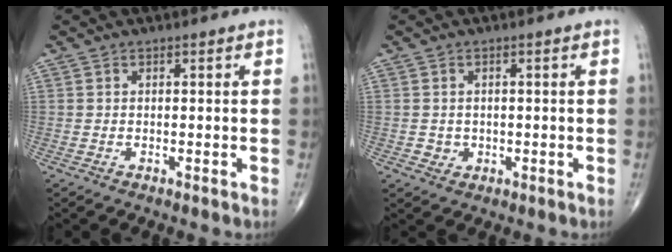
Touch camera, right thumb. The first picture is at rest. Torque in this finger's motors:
{"motor_torque": [-0.07, 0.33, 0.23, 0.00, -0.03]}